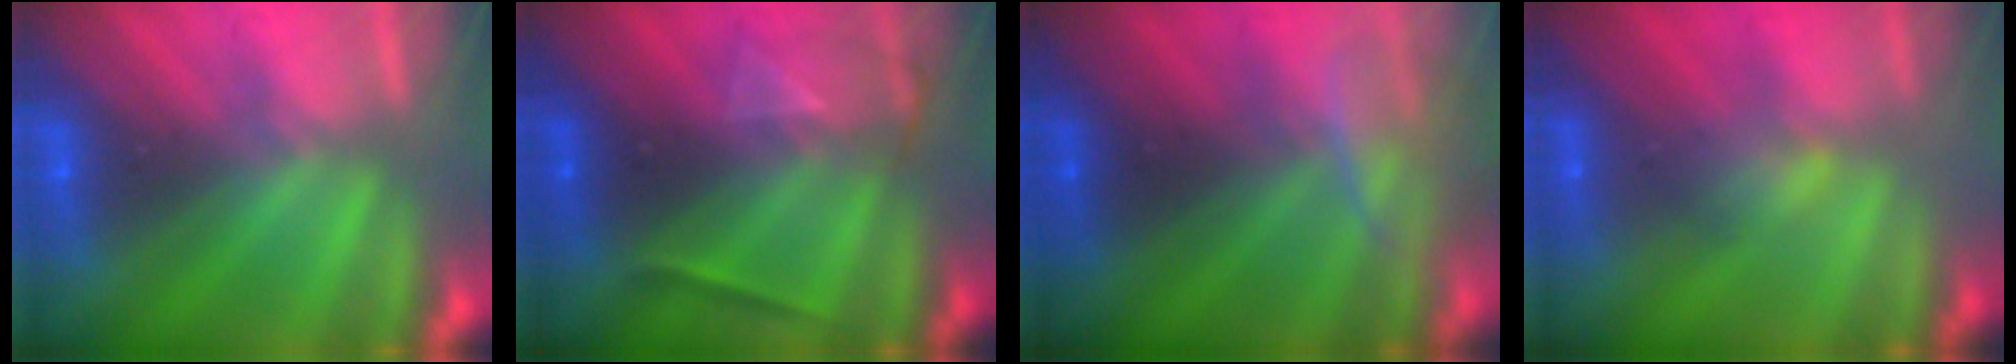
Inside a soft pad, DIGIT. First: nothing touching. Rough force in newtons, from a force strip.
{"total": 2.2}
{"total": 2.4}
{"total": 2.7}